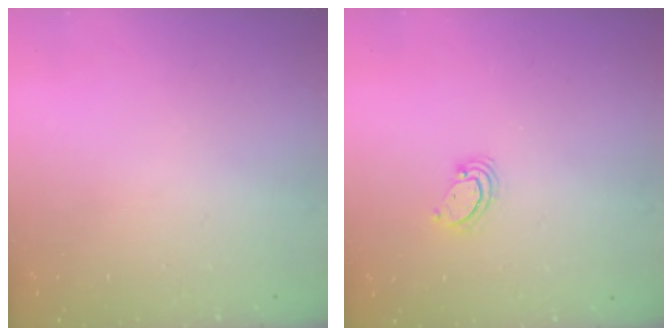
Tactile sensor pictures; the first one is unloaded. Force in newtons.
{"total": 2.6, "press": 2.6, "slide": 0.3}